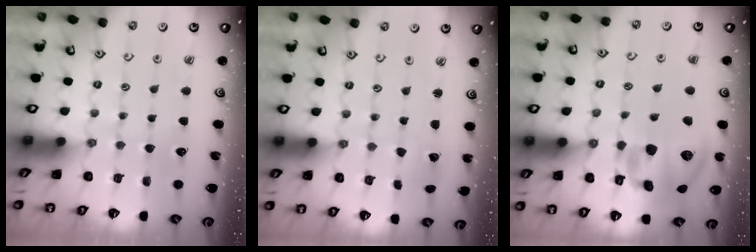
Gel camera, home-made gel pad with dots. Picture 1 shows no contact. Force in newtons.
{"total": 1.8, "press": 1.8, "slide": 0.1}
{"total": 16.8, "press": 16.7, "slide": 2.3}